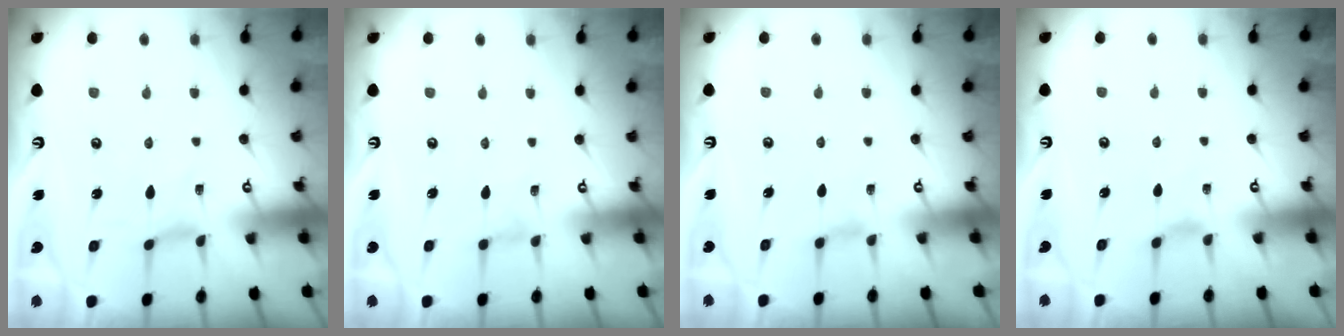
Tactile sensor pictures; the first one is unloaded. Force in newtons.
{"total": 0.0}
{"total": 2.1, "press": 2.1, "slide": 0.5}
{"total": 1.7, "press": 1.7, "slide": 0.4}